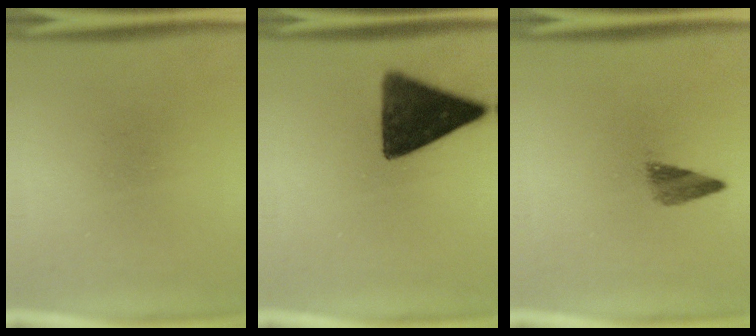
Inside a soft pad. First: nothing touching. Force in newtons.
{"total": 13.3}
{"total": 2.9}